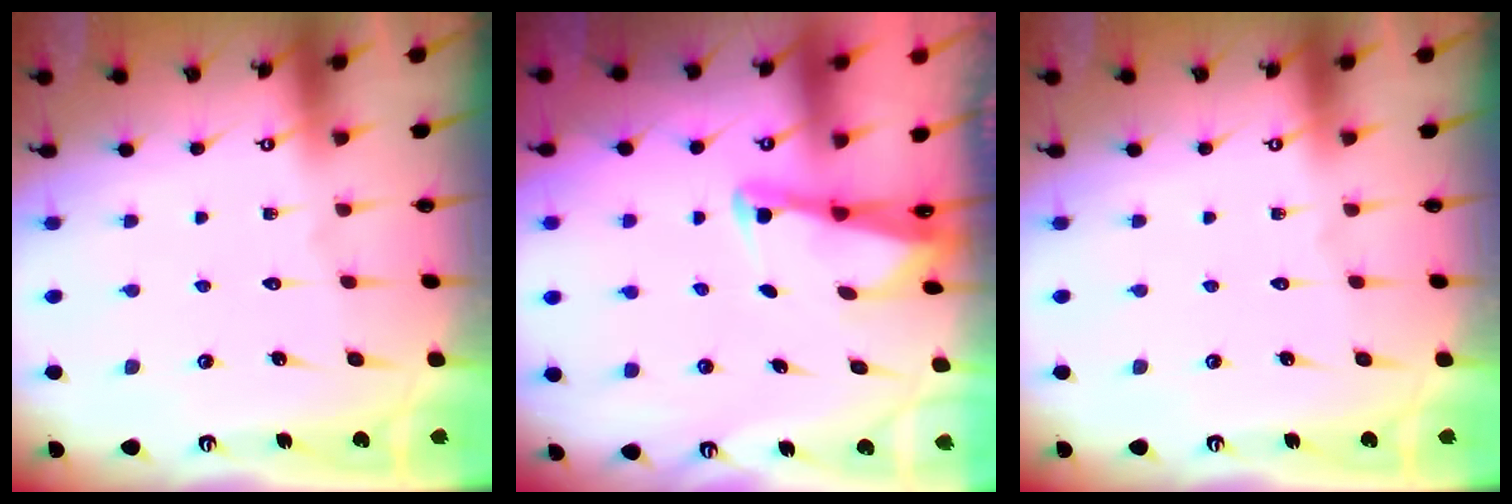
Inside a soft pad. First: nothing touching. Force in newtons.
{"total": 2.4, "press": 2.4, "slide": 0.2}
{"total": 0.0}